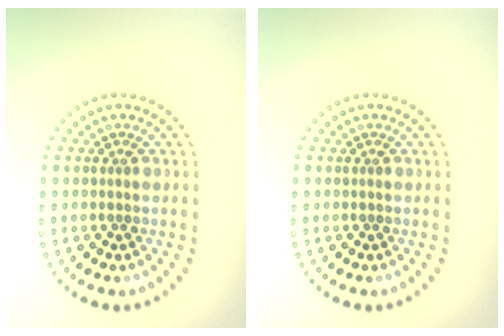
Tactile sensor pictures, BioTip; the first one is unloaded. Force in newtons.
{"total": 0.0}